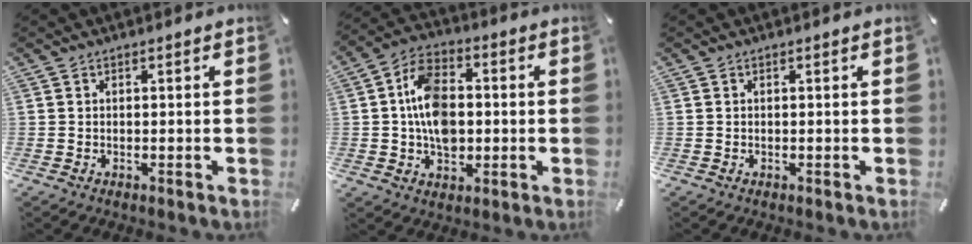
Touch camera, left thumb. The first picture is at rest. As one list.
[{"total": 11.5, "force": [-0.3, 8.3, 7.9], "torque": [-0.146, 0.009, -0.004]}, {"total": 0.0}]